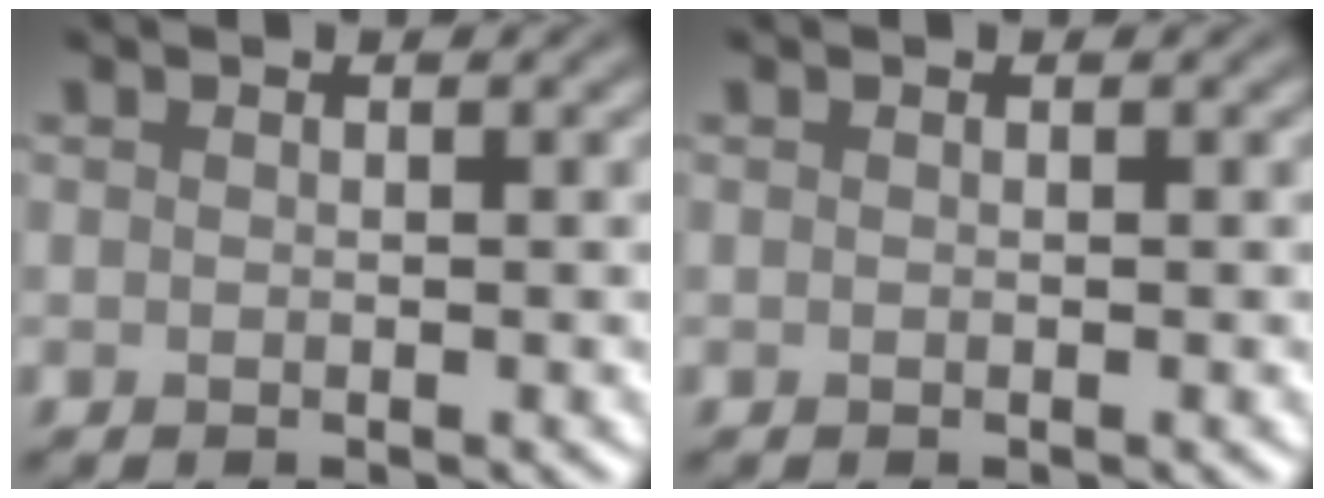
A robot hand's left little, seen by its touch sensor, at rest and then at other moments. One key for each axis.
{"total": 0.0}